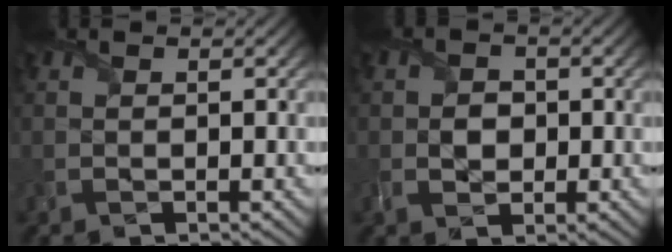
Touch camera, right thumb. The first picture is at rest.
{"total": 2.5, "force": [-0.3, 2.2, 1.3], "torque": [-0.027, -0.005, -0.007]}